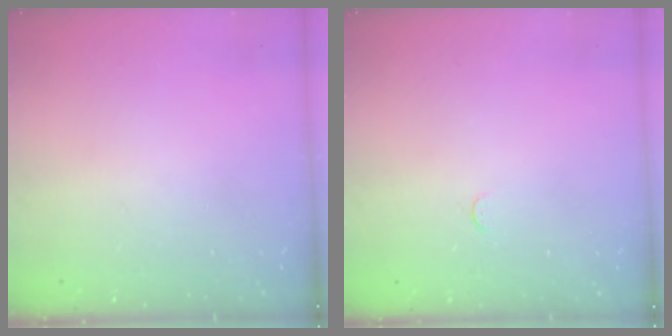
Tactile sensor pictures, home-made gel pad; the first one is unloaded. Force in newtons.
{"total": 2.5, "press": 2.5, "slide": 0.3}